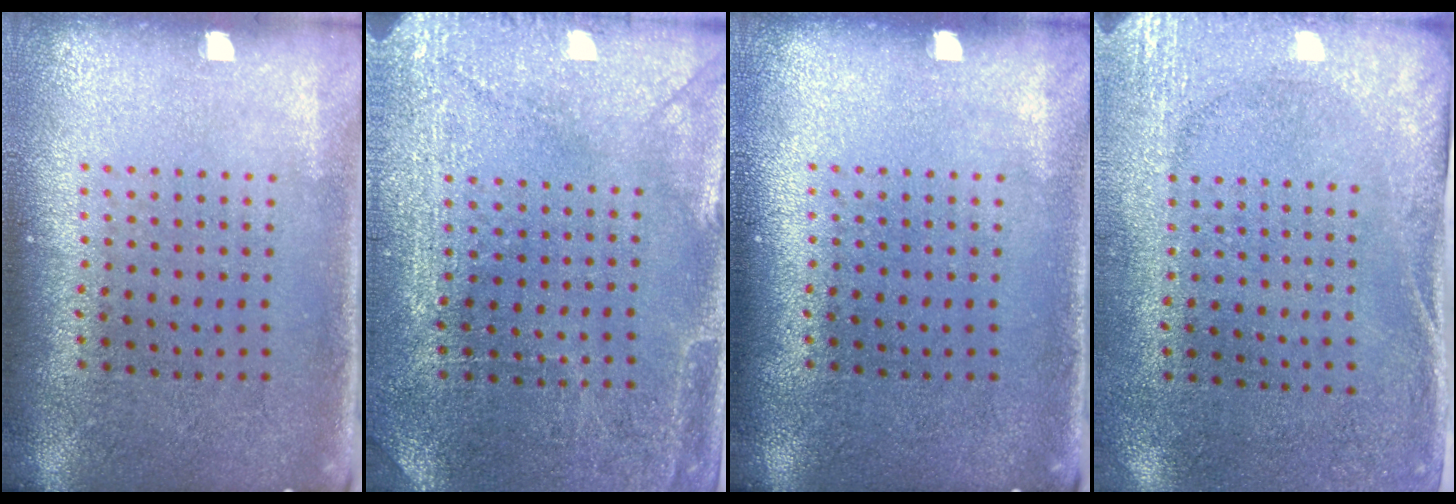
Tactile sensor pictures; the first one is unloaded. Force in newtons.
{"total": 2.9, "press": 2.8, "slide": 0.7}
{"total": 0.0}
{"total": 2.7, "press": 2.2, "slide": 1.7}